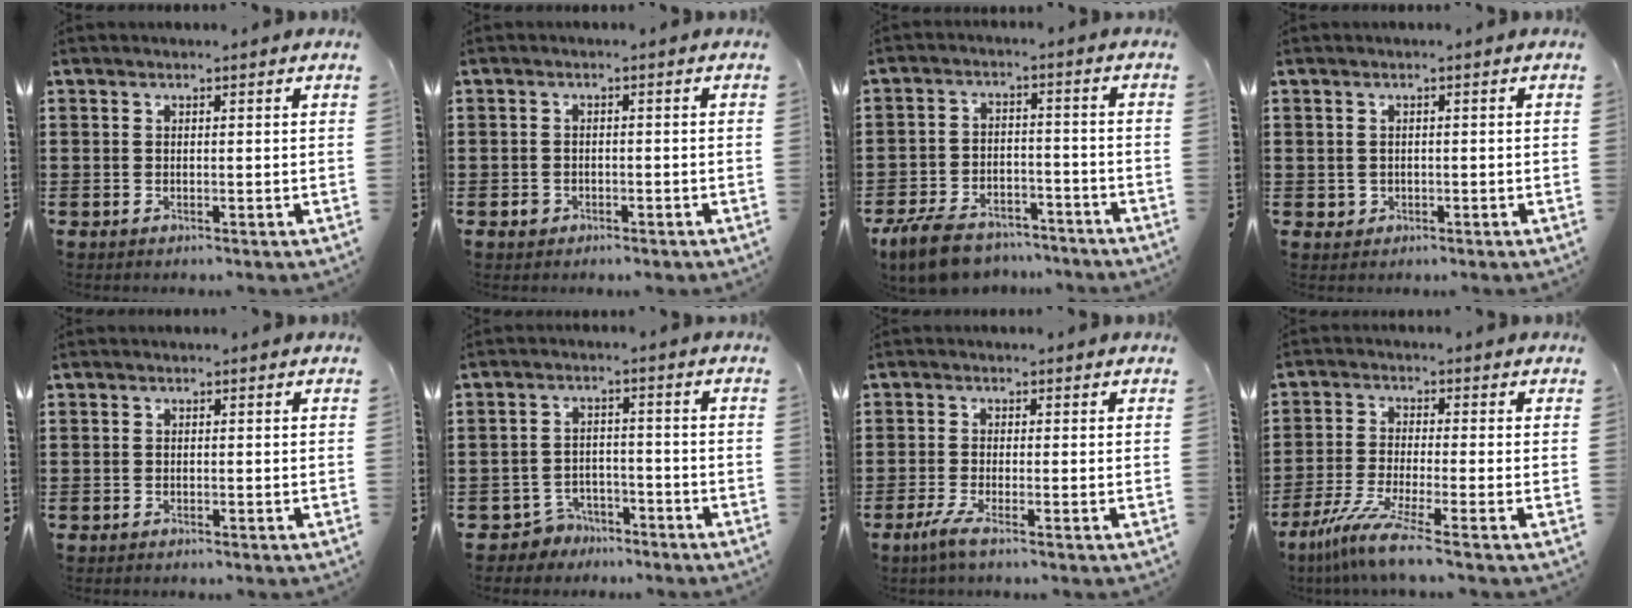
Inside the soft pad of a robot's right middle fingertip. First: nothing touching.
{"total": 1.4, "force": [-0.9, 1.0, 0.5], "torque": [-0.011, 0.000, -0.020]}
{"total": 7.1, "force": [-6.4, 2.2, 2.2], "torque": [-0.057, 0.011, -0.126]}
{"total": 0.9, "force": [-0.1, 0.9, 0.2], "torque": [-0.007, 0.006, -0.004]}
{"total": 0.6, "force": [-0.5, 0.3, -0.2], "torque": [0.003, 0.002, -0.012]}
{"total": 4.0, "force": [-3.7, 1.5, 0.1], "torque": [-0.026, 0.001, -0.081]}
{"total": 2.3, "force": [-1.2, 0.1, 1.9], "torque": [-0.049, -0.010, -0.026]}
{"total": 6.5, "force": [-4.8, -0.1, 4.3], "torque": [-0.105, -0.027, -0.096]}